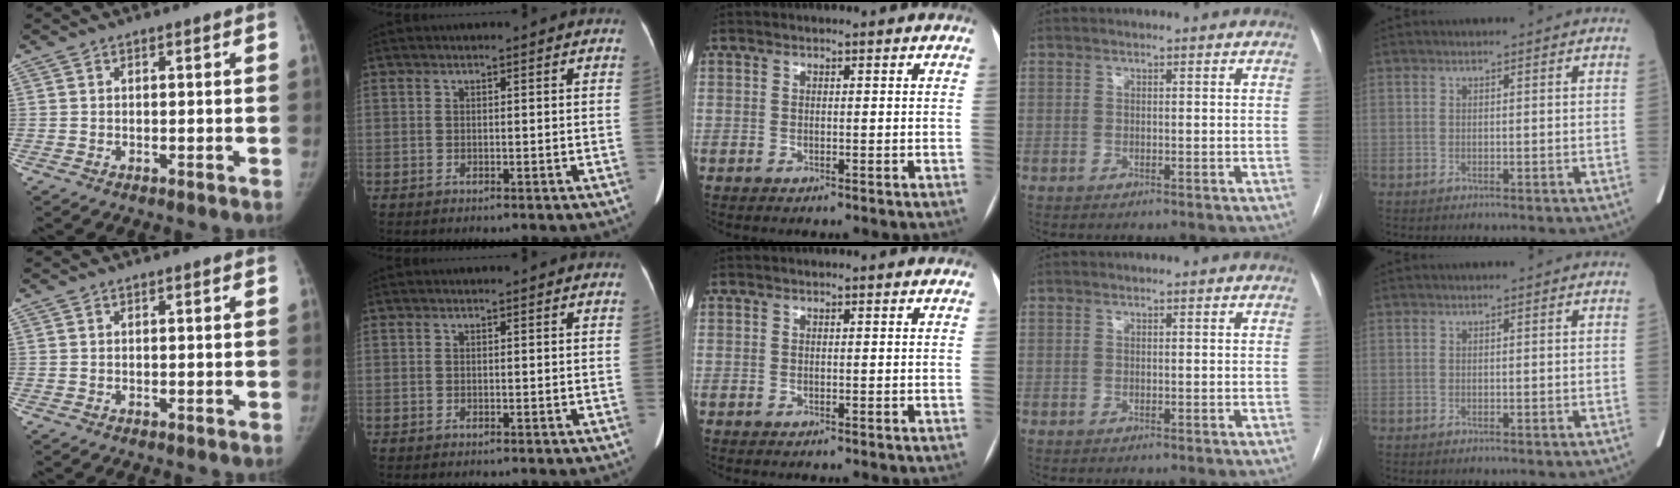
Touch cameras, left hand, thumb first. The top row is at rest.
{}